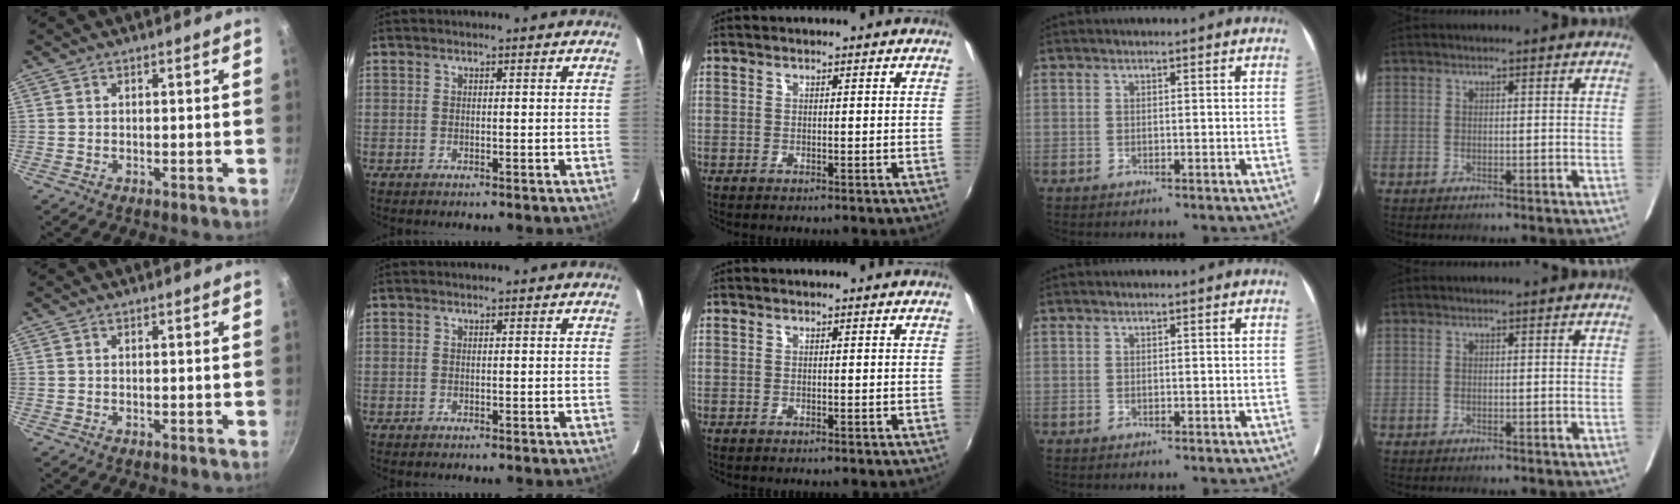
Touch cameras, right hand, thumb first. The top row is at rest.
{}